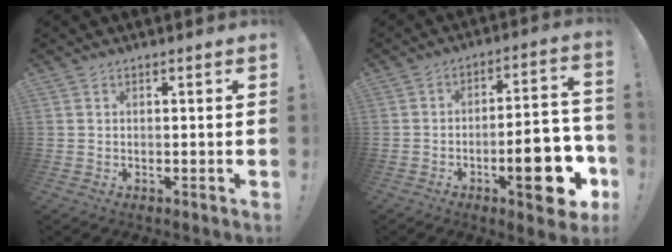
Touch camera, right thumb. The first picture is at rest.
{"total": 17.6, "force": [-7.0, 5.2, 15.3], "torque": [-0.185, 0.034, -0.100]}